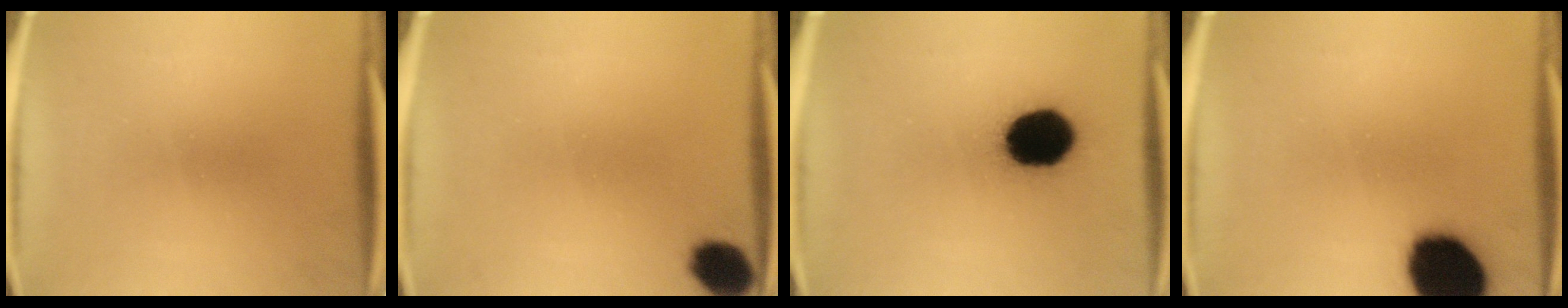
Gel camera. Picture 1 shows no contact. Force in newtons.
{"total": 6.7}
{"total": 17.3}
{"total": 19.7}